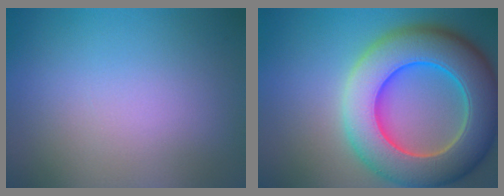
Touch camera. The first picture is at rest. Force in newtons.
{"total": 12.2, "press": 12.2, "slide": 0.9}